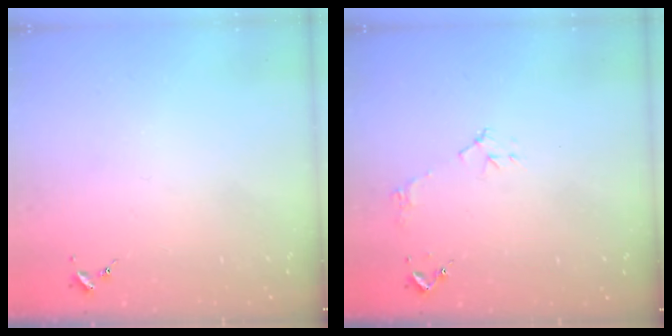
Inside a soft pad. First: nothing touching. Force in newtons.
{"total": 5.3, "press": 5.3, "slide": 0.7}